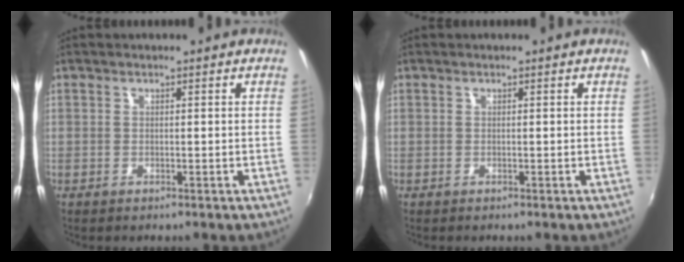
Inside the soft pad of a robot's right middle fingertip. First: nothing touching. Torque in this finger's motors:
{"motor_torque": [0.09, -0.15, -0.01, 0.01]}